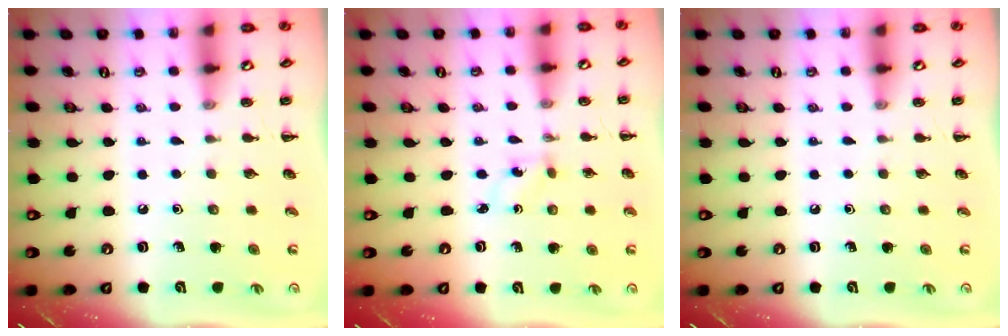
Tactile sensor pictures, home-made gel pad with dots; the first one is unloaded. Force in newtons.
{"total": 1.2, "press": 1.1, "slide": 0.5}
{"total": 0.0}